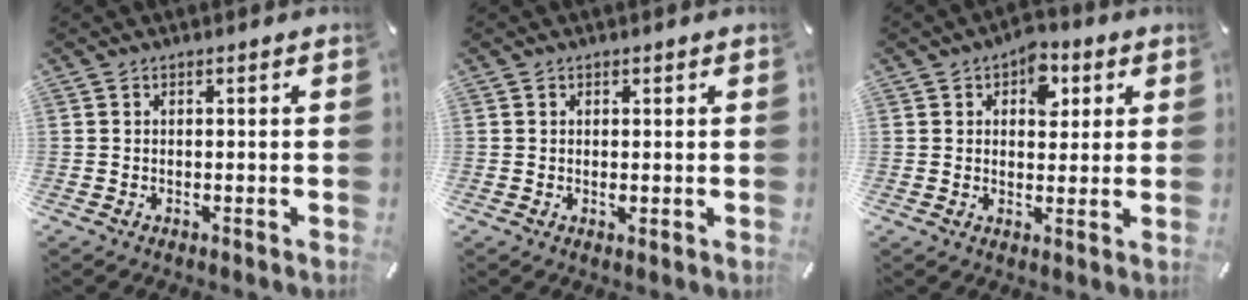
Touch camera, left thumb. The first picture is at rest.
{"total": 1.2, "force": [0.0, 0.9, 0.9], "torque": [-0.018, 0.001, 0.000]}
{"total": 6.7, "force": [2.5, 4.7, 4.2], "torque": [-0.035, -0.007, 0.033]}